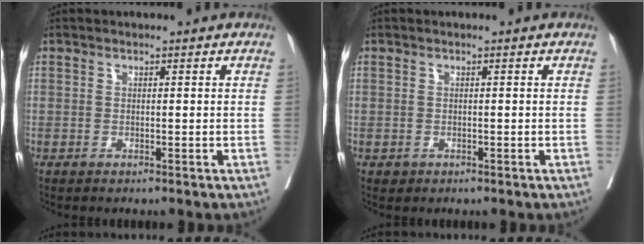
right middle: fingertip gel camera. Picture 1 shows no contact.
{"total": 0.5, "force": [-0.2, 0.5, 0.1], "torque": [-0.003, 0.002, 0.000]}